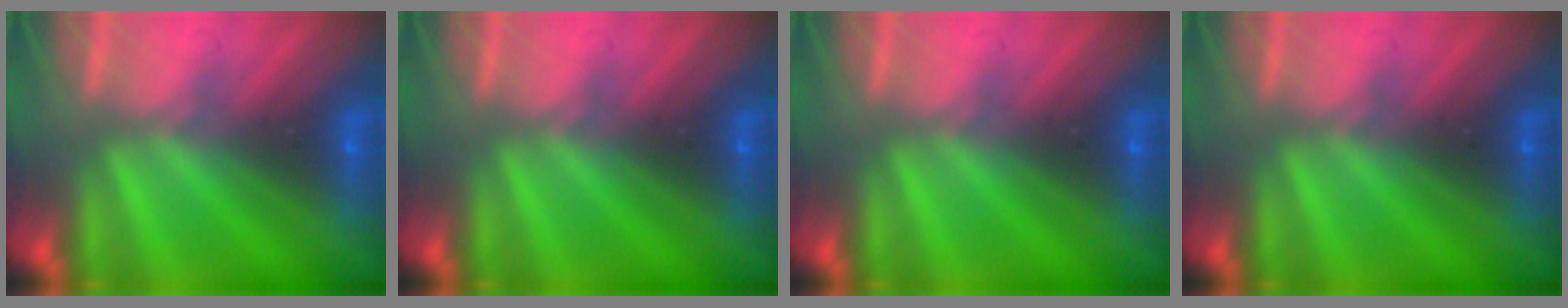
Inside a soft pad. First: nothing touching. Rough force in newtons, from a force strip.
{"total": 0.0}
{"total": 0.0}
{"total": 0.0}